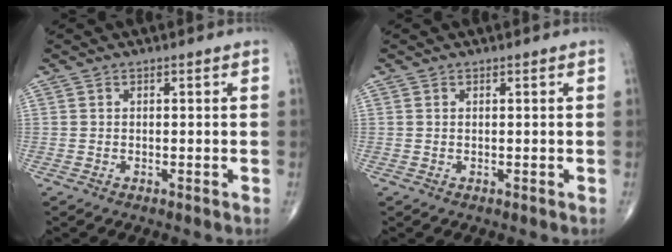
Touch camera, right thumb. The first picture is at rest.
{"total": 0.0}